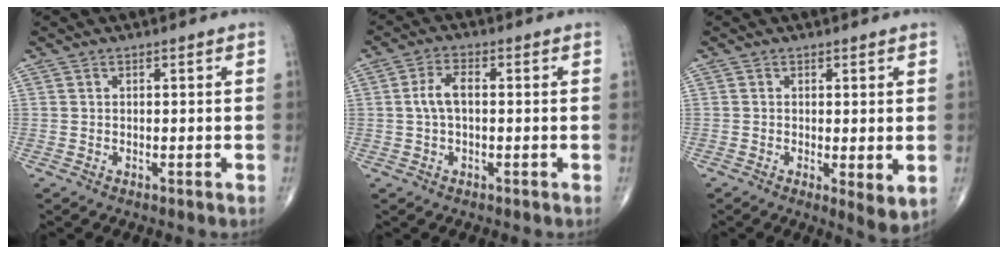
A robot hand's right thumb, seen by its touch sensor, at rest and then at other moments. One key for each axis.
{"total": 4.3, "fx": 0.1, "fy": 2.2, "fz": 3.7, "tx": -0.082, "ty": 0.014, "tz": -0.001}
{"total": 4.1, "fx": -0.3, "fy": 1.2, "fz": 4.0, "tx": -0.063, "ty": -0.016, "tz": -0.006}